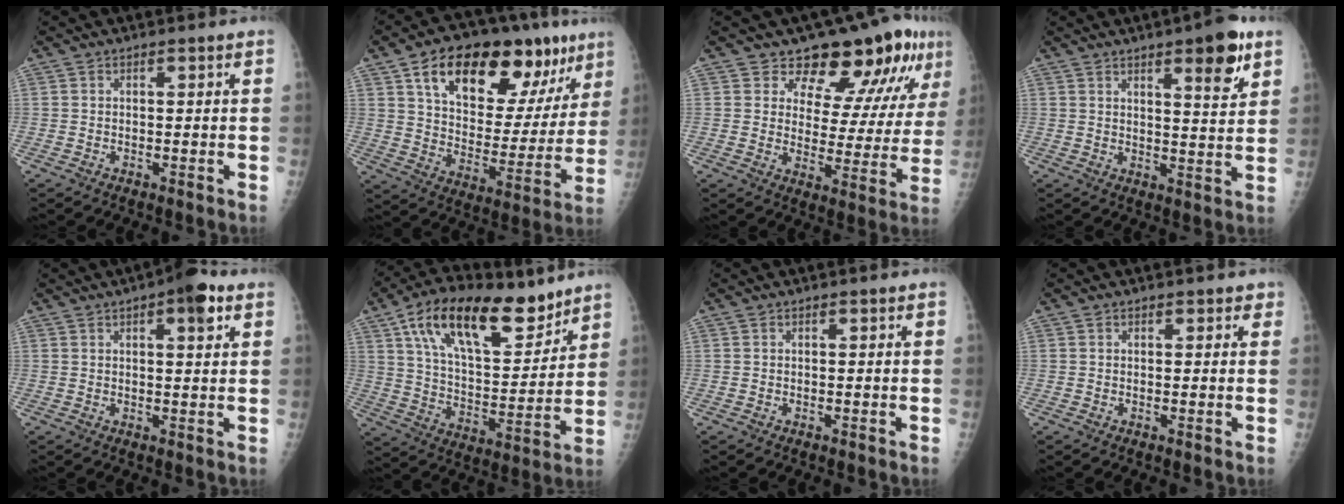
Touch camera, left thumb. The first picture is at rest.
{"total": 25.9, "force": [13.8, 12.8, 17.8], "torque": [-0.224, -0.018, 0.216]}
{"total": 14.2, "force": [10.2, 6.2, 7.7], "torque": [-0.059, -0.067, 0.129]}
{"total": 9.3, "force": [5.2, 2.4, 7.3], "torque": [-0.084, -0.028, 0.069]}
{"total": 6.1, "force": [3.0, 2.0, 5.0], "torque": [-0.056, -0.006, 0.035]}
{"total": 21.7, "force": [13.2, 9.8, 14.1], "torque": [-0.204, -0.046, 0.231]}
{"total": 0.0}
{"total": 1.2, "force": [0.7, 0.8, 0.3], "torque": [0.016, -0.002, 0.003]}